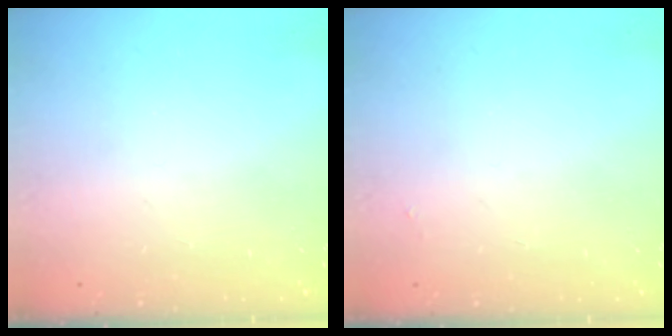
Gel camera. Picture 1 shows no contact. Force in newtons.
{"total": 1.9, "press": 1.9, "slide": 0.3}